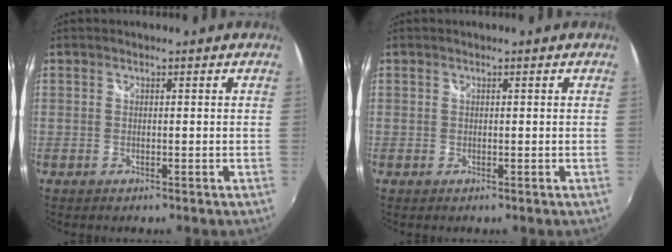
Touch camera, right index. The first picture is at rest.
{"total": 0.0}